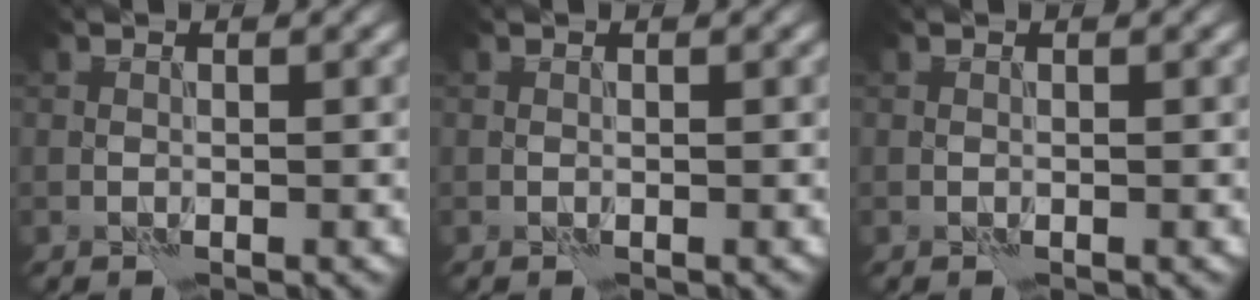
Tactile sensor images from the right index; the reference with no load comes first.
{"total": 0.0}
{"total": 0.0}